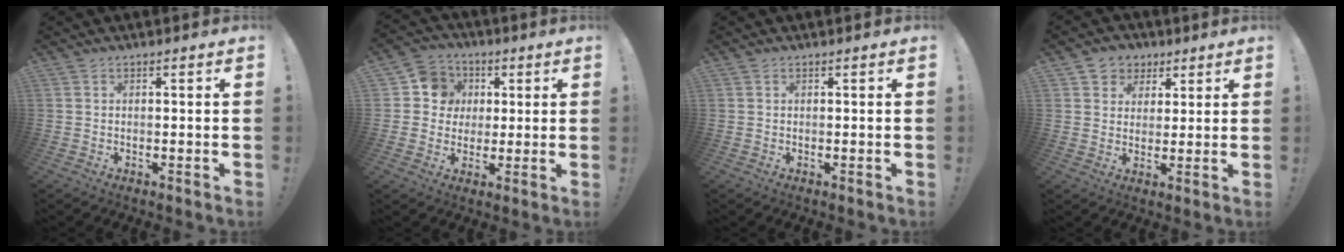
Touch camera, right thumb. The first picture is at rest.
{"total": 9.4, "force": [1.1, 9.0, 2.4], "torque": [-0.032, 0.005, 0.027]}
{"total": 0.0}
{"total": 6.4, "force": [2.5, 5.9, 0.8], "torque": [-0.006, -0.015, 0.049]}